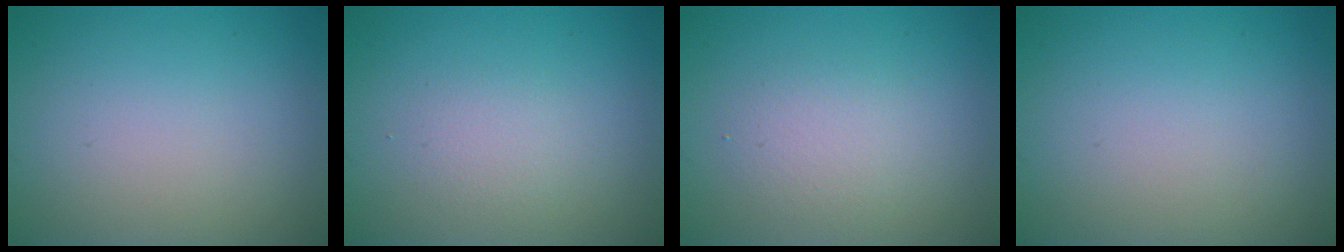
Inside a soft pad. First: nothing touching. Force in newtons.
{"total": 1.5, "press": 1.4, "slide": 0.1}
{"total": 2.2, "press": 2.2, "slide": 0.1}
{"total": 0.0}